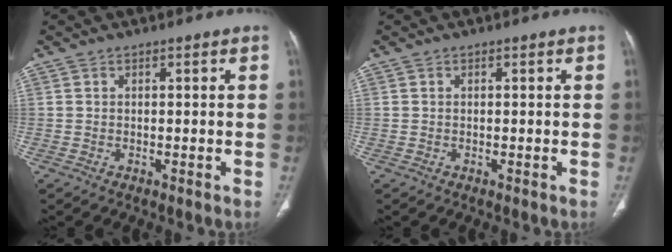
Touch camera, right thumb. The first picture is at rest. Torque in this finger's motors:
{"motor_torque": [0.07, 0.76, -0.02, 0.31, -0.03]}